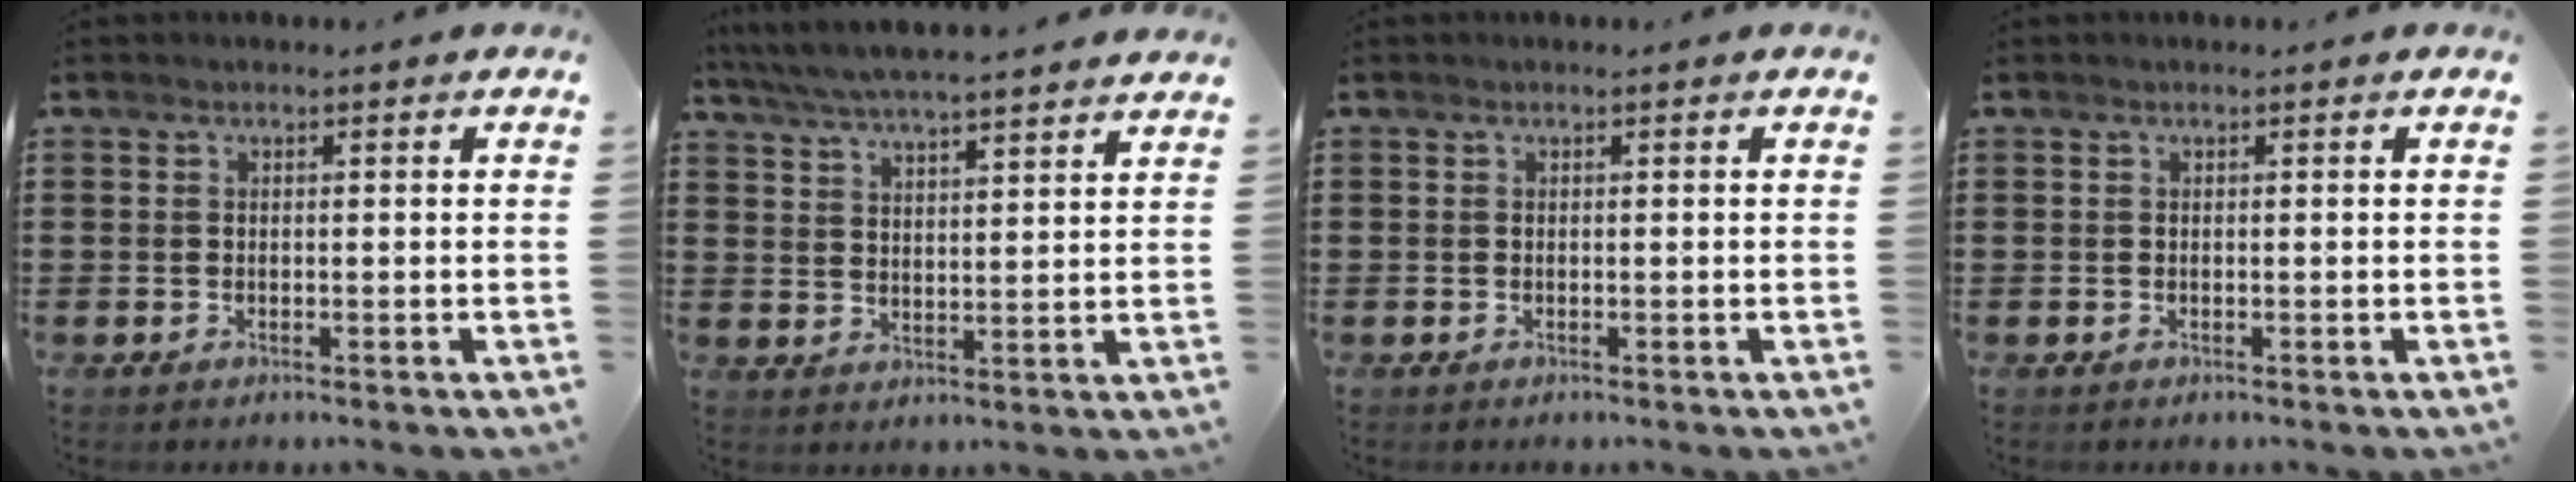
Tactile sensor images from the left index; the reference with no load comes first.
{"total": 5.3, "force": [5.1, -0.2, 1.5], "torque": [-0.049, -0.026, 0.088]}
{"total": 0.0}
{"total": 0.0}